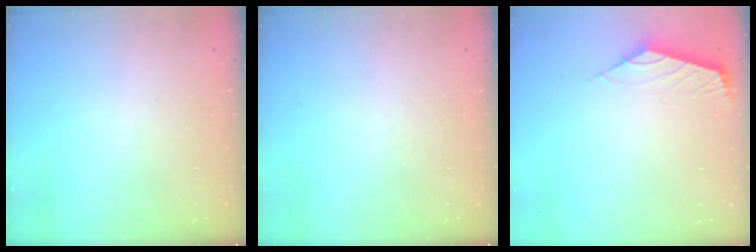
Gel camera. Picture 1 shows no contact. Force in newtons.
{"total": 0.0}
{"total": 2.4, "press": 2.3, "slide": 0.6}